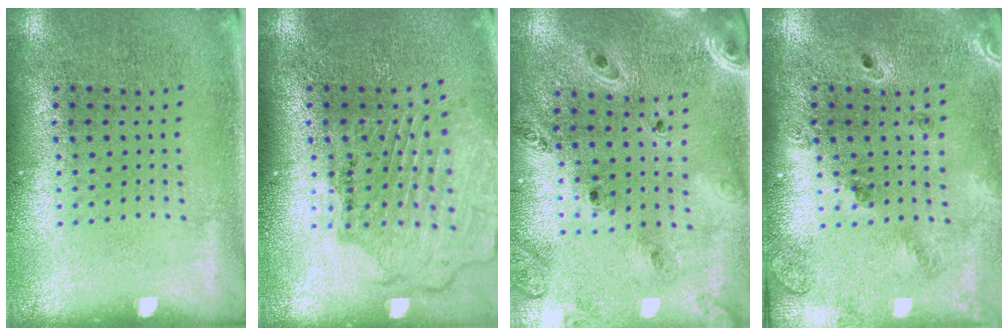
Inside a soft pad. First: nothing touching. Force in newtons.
{"total": 1.7, "press": 1.7, "slide": 0.1}
{"total": 1.4, "press": 1.4, "slide": 0.2}
{"total": 1.4, "press": 1.3, "slide": 0.3}